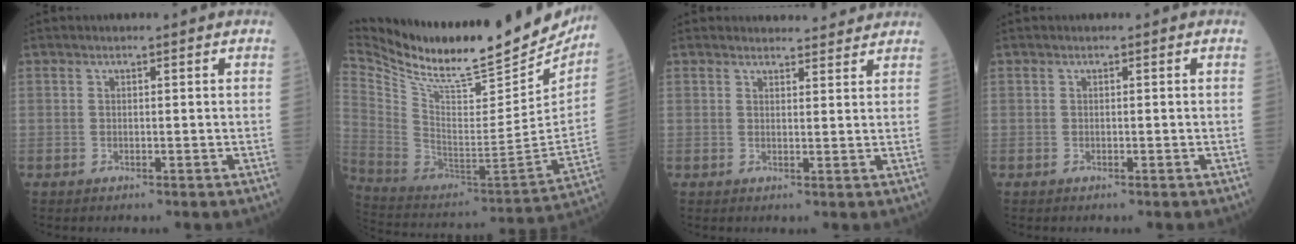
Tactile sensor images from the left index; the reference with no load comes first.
{"total": 28.7, "force": [25.0, 4.9, 13.2], "torque": [-0.238, -0.075, 0.377]}
{"total": 5.4, "force": [5.3, 1.2, 0.4], "torque": [0.003, 0.002, 0.054]}
{"total": 0.0}